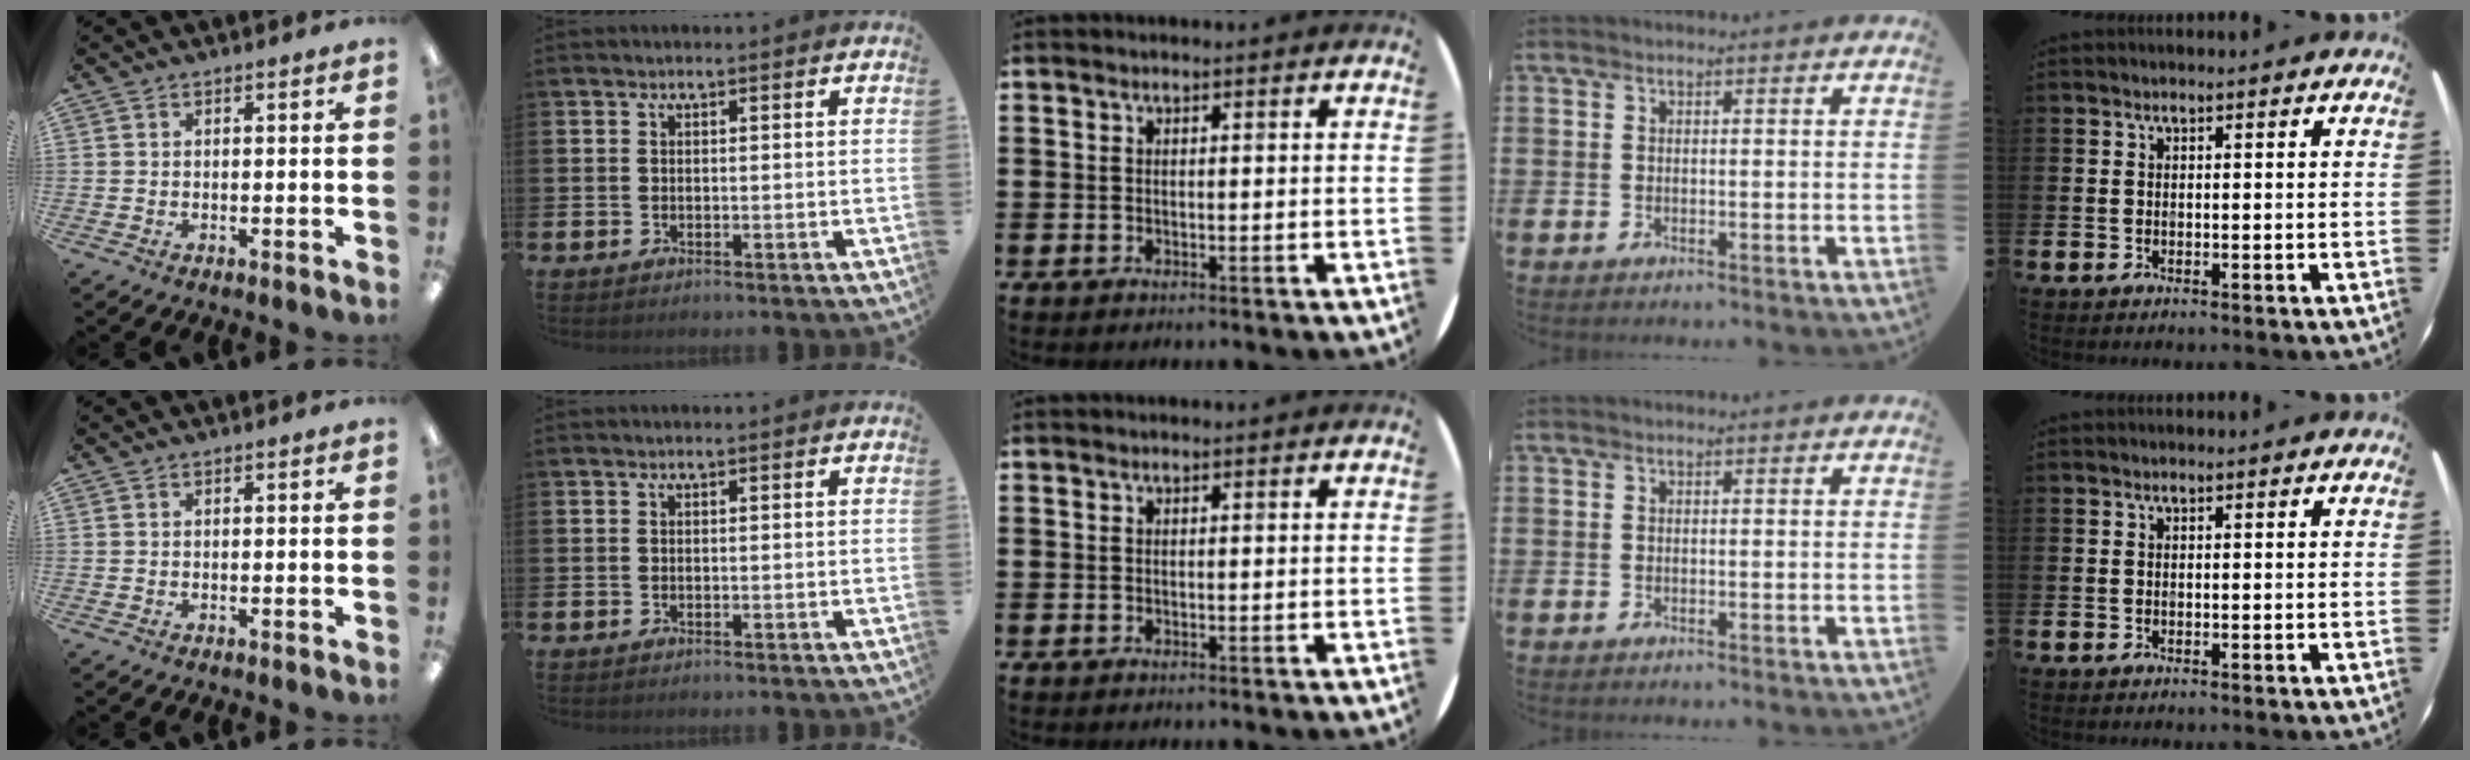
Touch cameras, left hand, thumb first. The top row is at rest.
{}